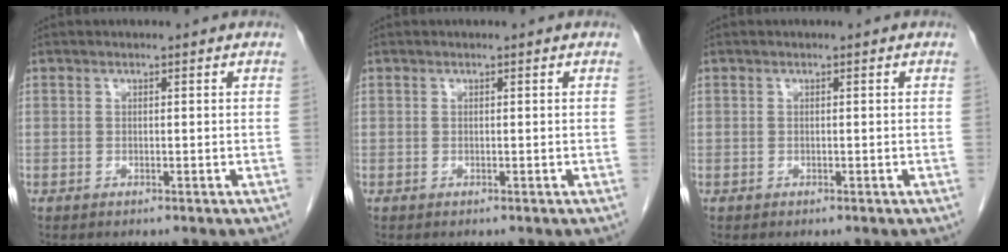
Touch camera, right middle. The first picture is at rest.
{"total": 0.0}
{"total": 0.0}